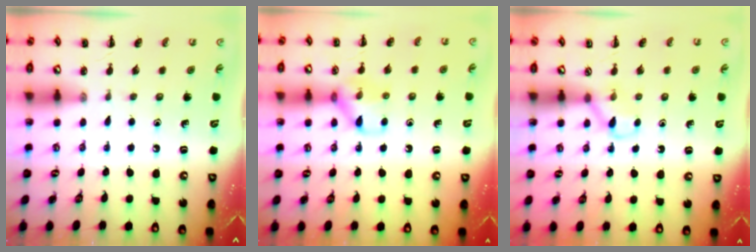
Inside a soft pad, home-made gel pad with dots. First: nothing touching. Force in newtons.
{"total": 9.0, "press": 9.0, "slide": 0.1}
{"total": 3.5, "press": 3.3, "slide": 1.2}